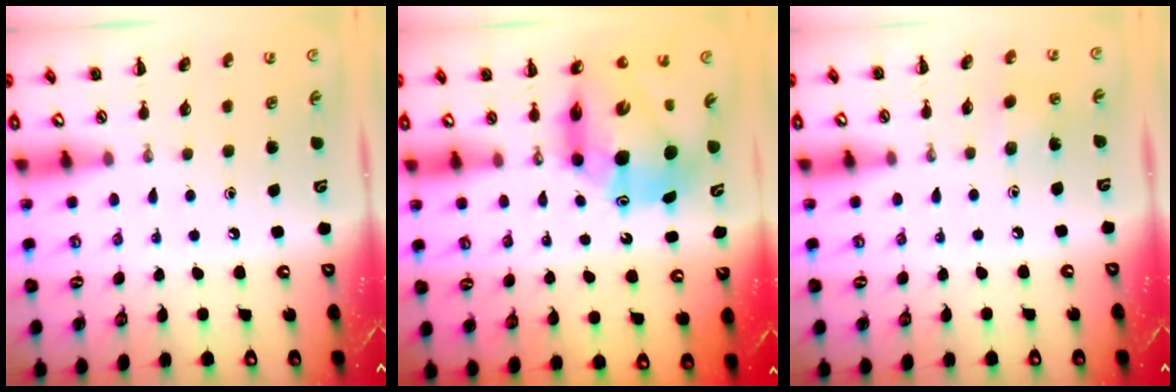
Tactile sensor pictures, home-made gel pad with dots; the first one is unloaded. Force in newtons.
{"total": 13.1, "press": 12.6, "slide": 3.8}
{"total": 3.7, "press": 3.5, "slide": 1.2}